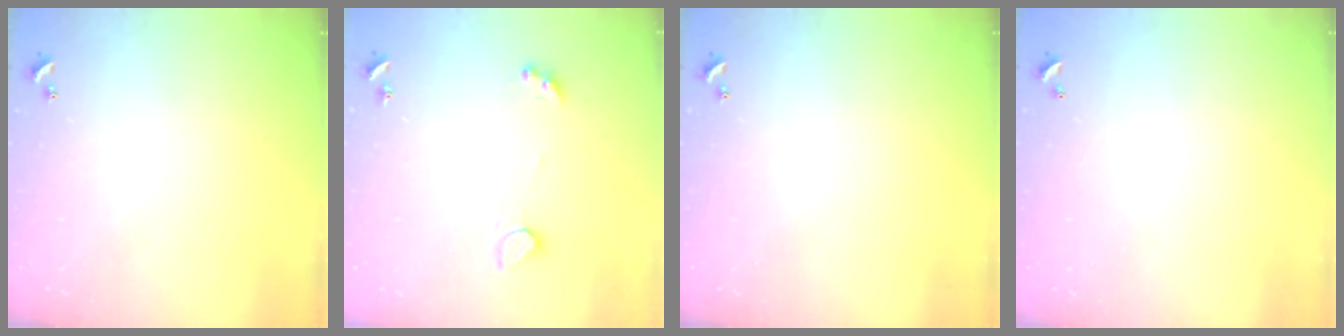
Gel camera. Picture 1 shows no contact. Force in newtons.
{"total": 1.4, "press": 1.2, "slide": 0.6}
{"total": 0.0}
{"total": 2.8, "press": 2.8, "slide": 0.1}